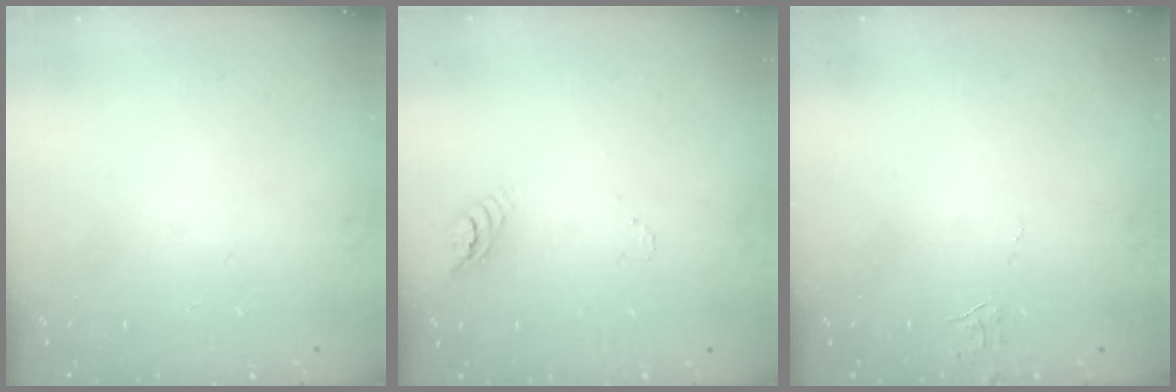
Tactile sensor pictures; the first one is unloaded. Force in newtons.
{"total": 3.6, "press": 3.6, "slide": 0.4}
{"total": 5.2, "press": 5.2, "slide": 0.5}